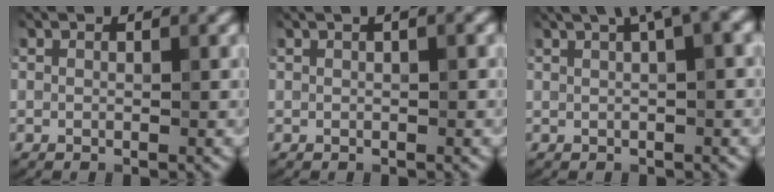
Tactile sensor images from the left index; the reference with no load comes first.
{"total": 2.4, "force": [0.9, 1.0, 2.0], "torque": [-0.019, 0.007, 0.006]}
{"total": 5.2, "force": [2.6, 1.2, 4.3], "torque": [-0.054, 0.019, 0.035]}